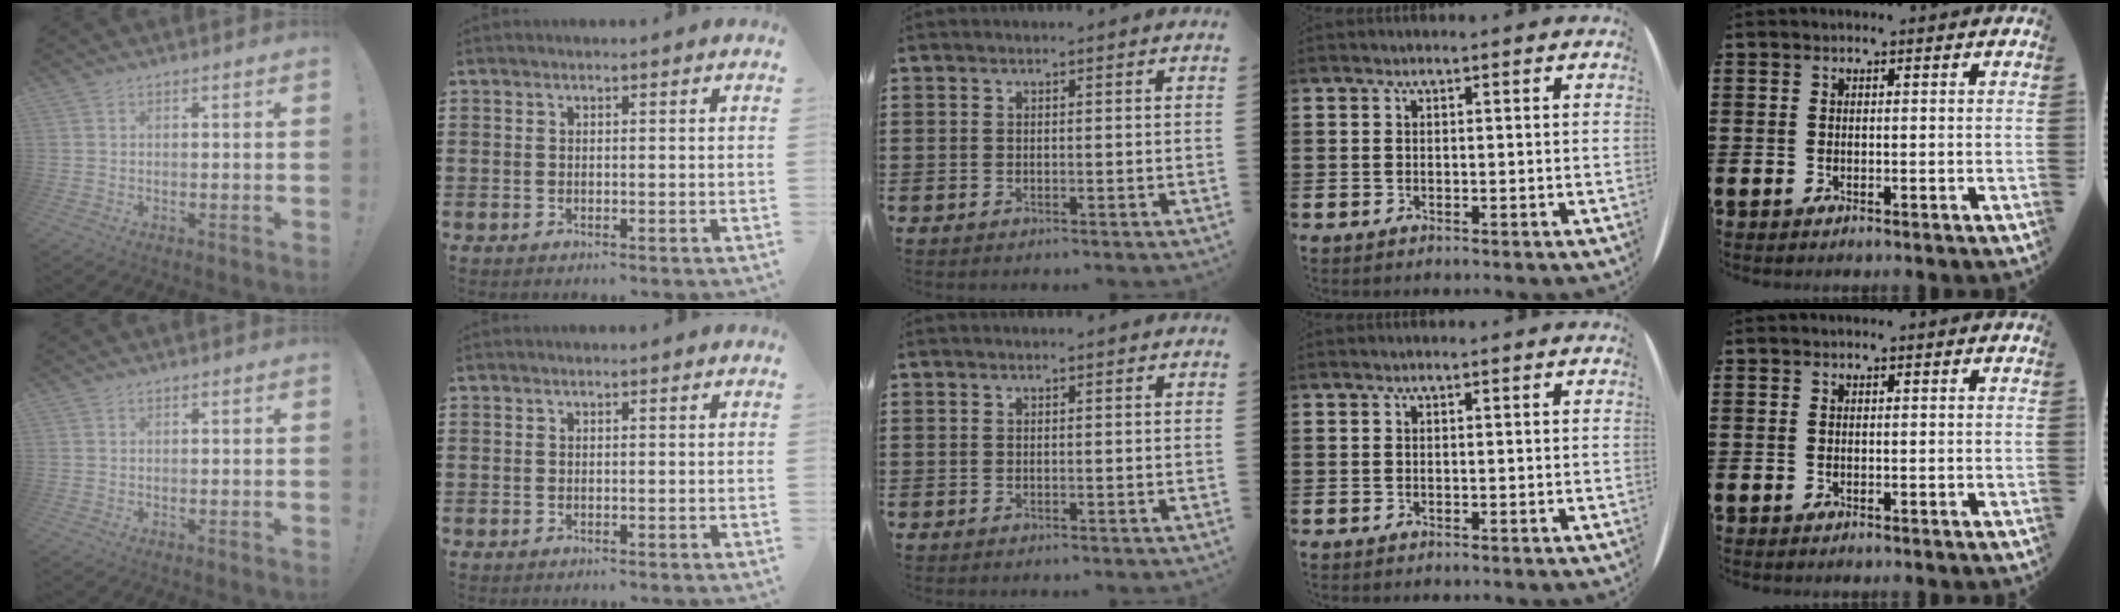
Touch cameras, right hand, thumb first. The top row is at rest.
{}